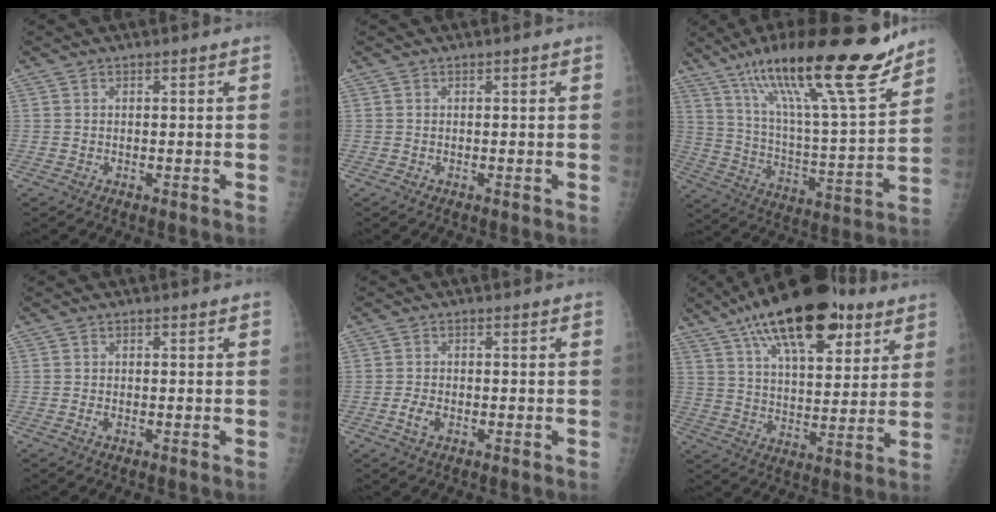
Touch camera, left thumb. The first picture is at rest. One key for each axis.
{"total": 0.0}
{"total": 25.4, "fx": 17.7, "fy": 4.0, "fz": 17.8, "tx": -0.276, "ty": -0.067, "tz": 0.297}
{"total": 0.7, "fx": -0.2, "fy": 0.4, "fz": 0.5, "tx": -0.008, "ty": -0.001, "tz": -0.004}
{"total": 2.5, "fx": -0.9, "fy": 1.5, "fz": 1.8, "tx": -0.034, "ty": 0.002, "tz": -0.018}
{"total": 23.2, "fx": 13.5, "fy": 9.8, "fz": 16.1, "tx": -0.236, "ty": -0.023, "tz": 0.219}